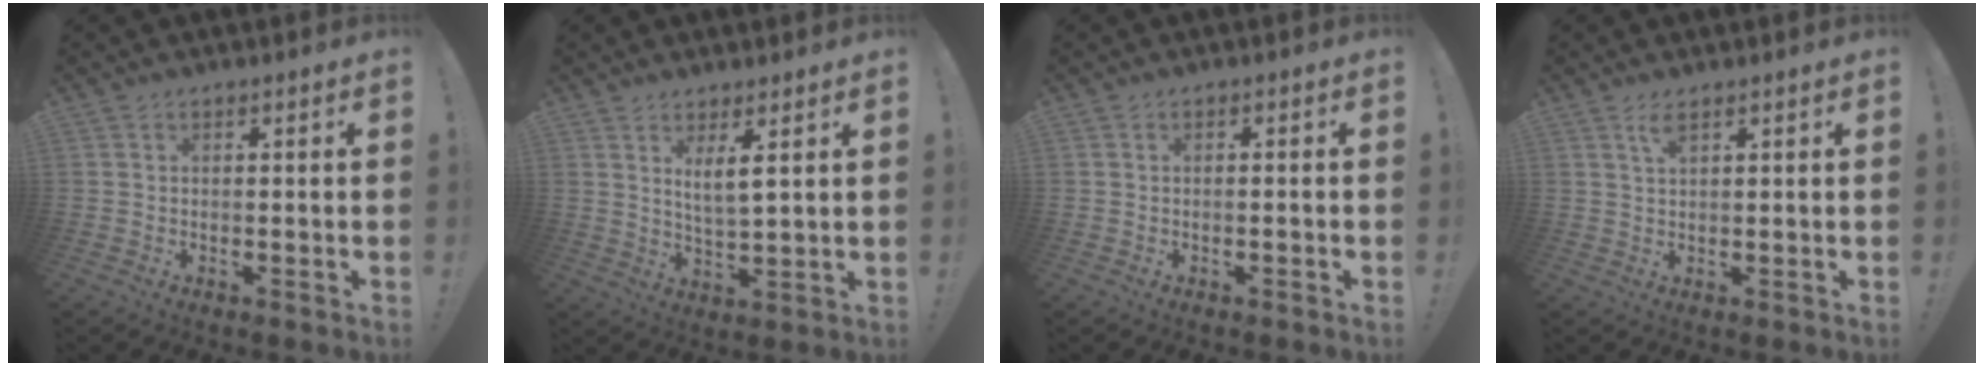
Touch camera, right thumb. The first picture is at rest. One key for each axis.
{"total": 6.1, "fx": 3.5, "fy": 0.9, "fz": 4.9, "tx": -0.082, "ty": -0.017, "tz": 0.055}
{"total": 1.0, "fx": -0.9, "fy": -0.3, "fz": 0.4, "tx": -0.006, "ty": -0.002, "tz": -0.016}
{"total": 2.7, "fx": 1.7, "fy": 0.7, "fz": 2.0, "tx": -0.032, "ty": -0.005, "tz": 0.027}